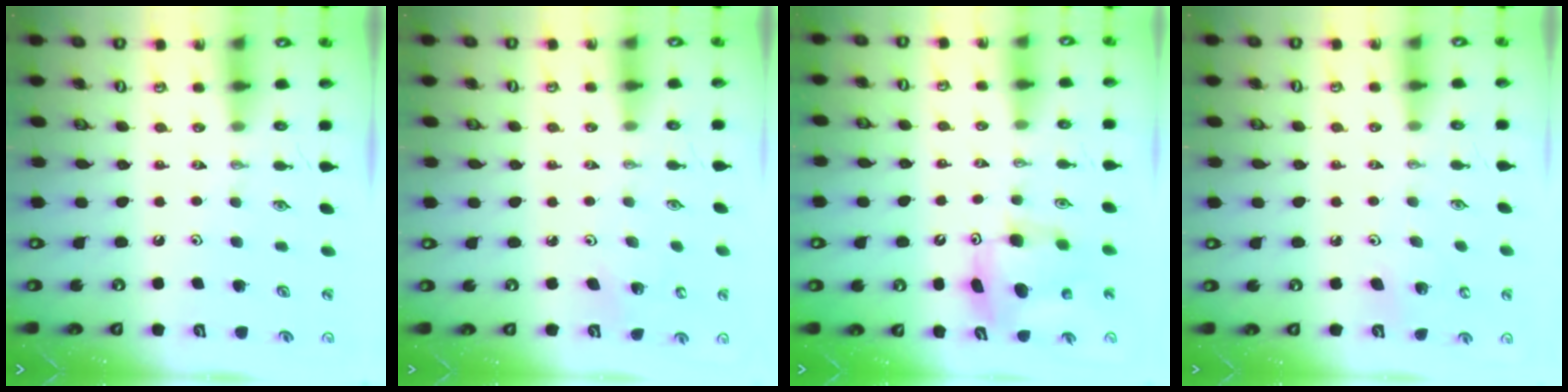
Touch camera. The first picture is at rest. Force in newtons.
{"total": 2.0, "press": 2.0, "slide": 0.2}
{"total": 7.5, "press": 7.5, "slide": 0.3}
{"total": 4.8, "press": 4.8, "slide": 0.4}